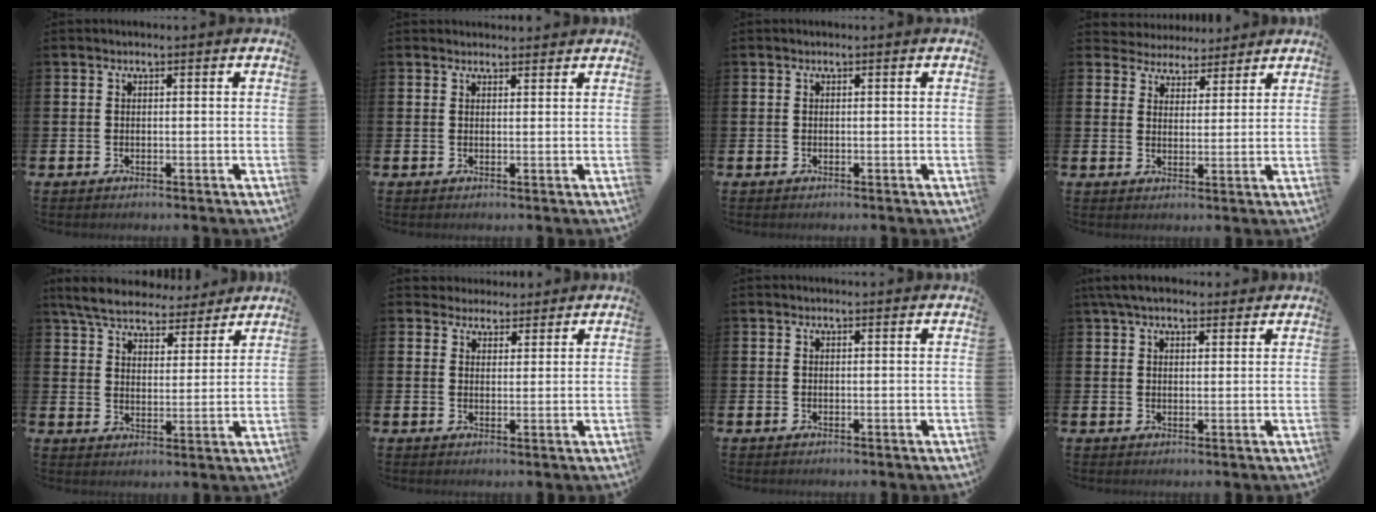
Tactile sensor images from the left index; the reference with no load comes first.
{"total": 1.5, "force": [1.4, 0.4, -0.1], "torque": [0.010, -0.004, 0.025]}
{"total": 0.0}
{"total": 4.2, "force": [3.9, 1.4, -0.9], "torque": [-0.007, -0.025, 0.070]}
{"total": 6.9, "force": [6.4, 1.9, 1.5], "torque": [-0.052, -0.037, 0.114]}
{"total": 3.2, "force": [2.8, 1.5, -0.3], "torque": [0.007, -0.015, 0.048]}
{"total": 0.0}
{"total": 4.8, "force": [4.1, 1.8, 1.8], "torque": [-0.043, -0.006, 0.076]}